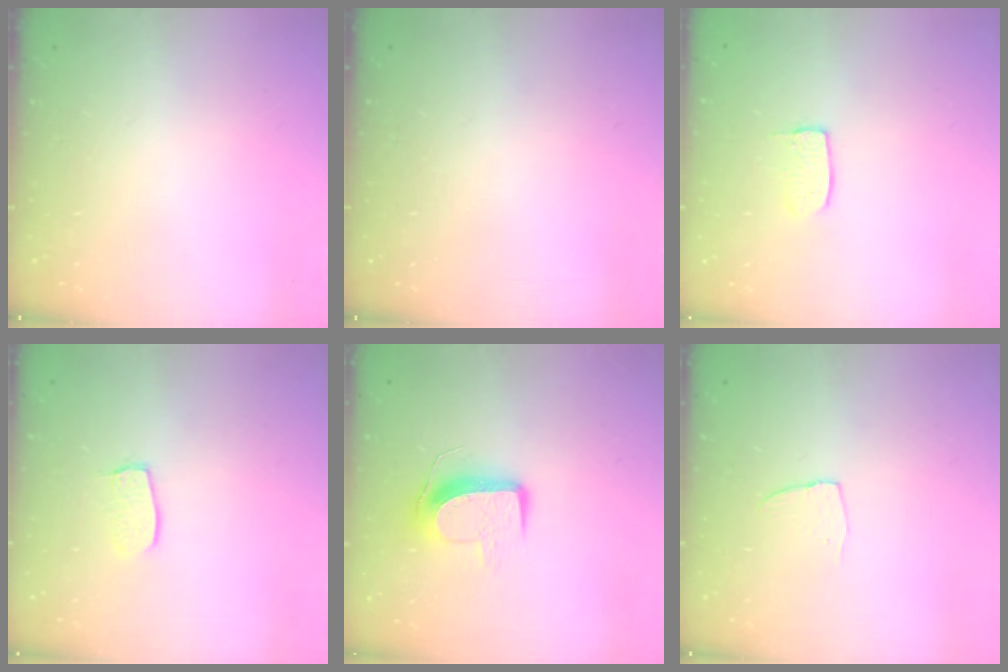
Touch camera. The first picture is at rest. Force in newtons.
{"total": 0.0}
{"total": 4.8, "press": 4.8, "slide": 0.3}
{"total": 6.4, "press": 6.4, "slide": 0.1}
{"total": 9.6, "press": 9.6, "slide": 0.2}
{"total": 3.6, "press": 3.6, "slide": 0.3}